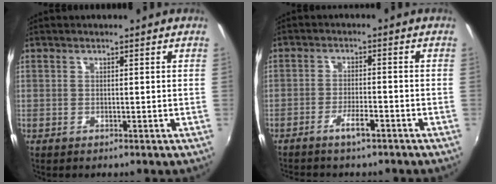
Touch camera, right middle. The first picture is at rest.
{"total": 3.7, "force": [-2.9, 0.6, 2.2], "torque": [-0.057, 0.003, -0.053]}